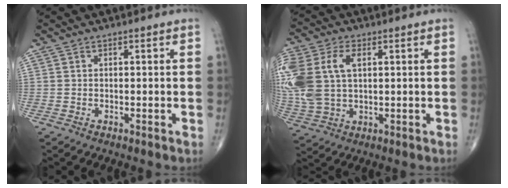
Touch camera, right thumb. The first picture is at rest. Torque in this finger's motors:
{"motor_torque": [2.01, 2.47, 1.70, 0.35, 0.22]}